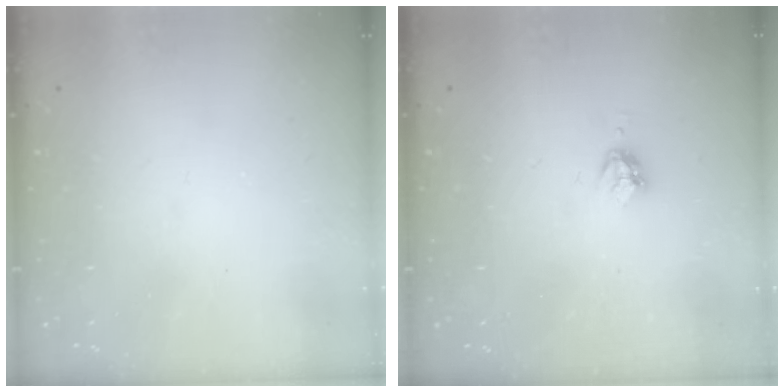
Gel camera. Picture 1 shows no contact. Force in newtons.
{"total": 3.8, "press": 3.8, "slide": 0.6}